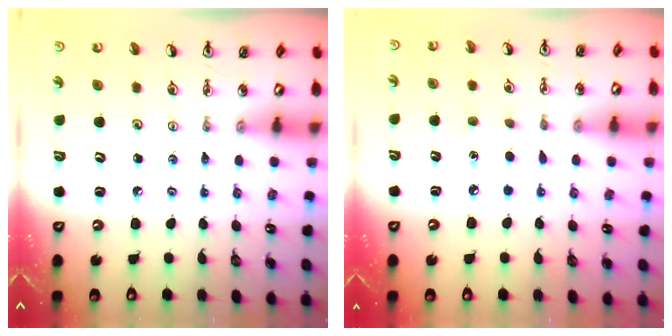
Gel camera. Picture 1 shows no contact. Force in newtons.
{"total": 5.0, "press": 5.0, "slide": 0.4}